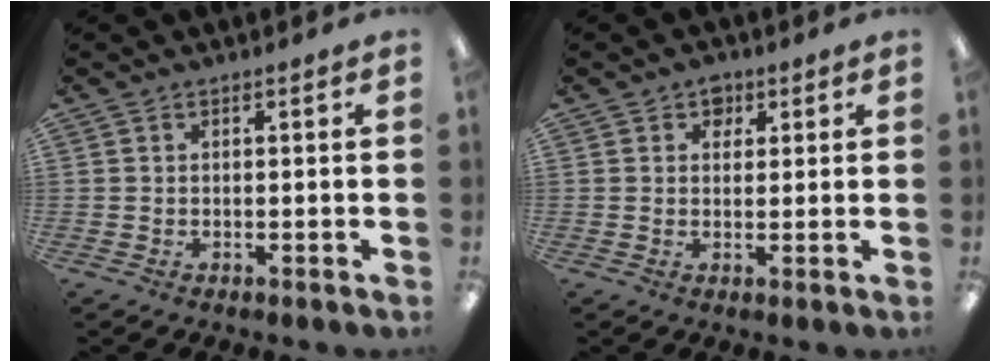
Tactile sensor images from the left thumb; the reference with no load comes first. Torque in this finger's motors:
{"motor_torque": [0.10, 0.15, -0.33, 0.11, -0.03]}